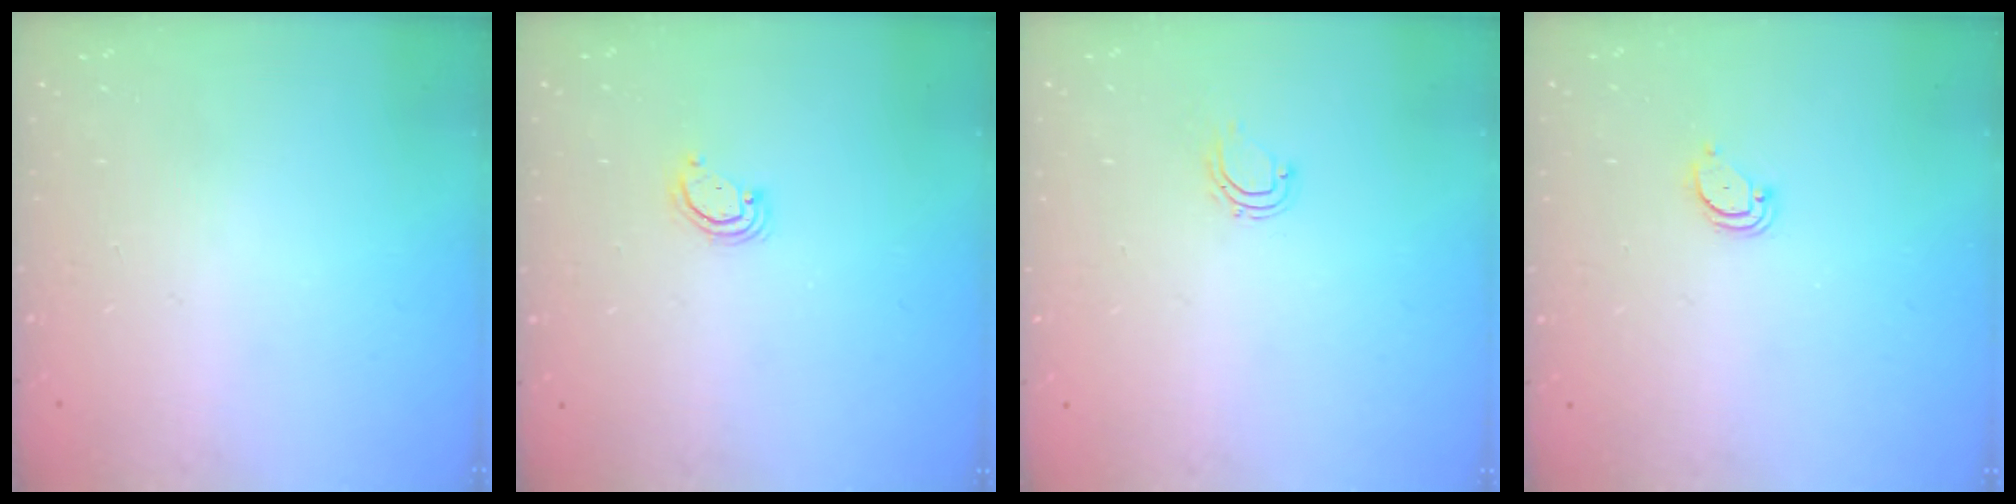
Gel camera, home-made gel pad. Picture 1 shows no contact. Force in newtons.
{"total": 3.7, "press": 3.7, "slide": 0.3}
{"total": 4.7, "press": 4.6, "slide": 0.6}
{"total": 2.1, "press": 2.1, "slide": 0.2}